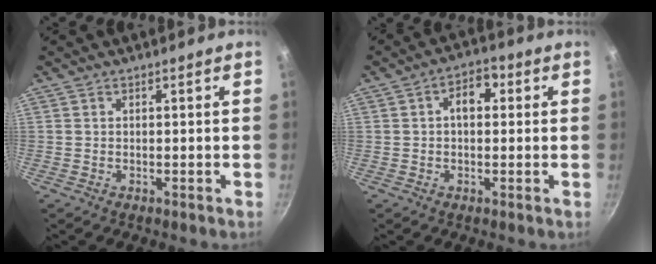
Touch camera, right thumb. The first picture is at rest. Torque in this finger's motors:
{"motor_torque": [-0.04, 0.07, 0.26, 0.58, 0.01]}